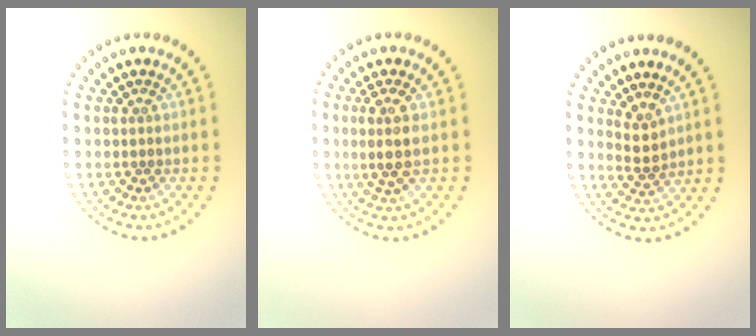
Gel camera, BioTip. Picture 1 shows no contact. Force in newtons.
{"total": 2.5, "press": 2.2, "slide": 1.2}
{"total": 1.9, "press": 1.6, "slide": 1.0}